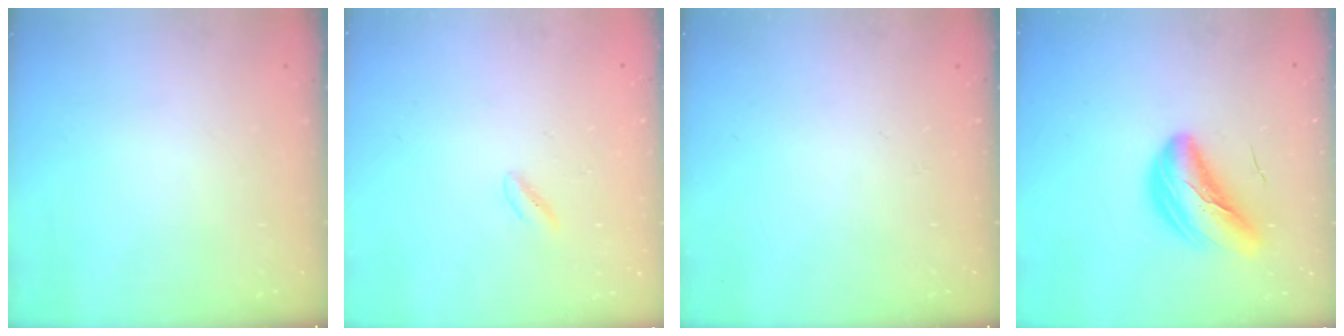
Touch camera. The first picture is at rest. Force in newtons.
{"total": 0.8, "press": 0.6, "slide": 0.6}
{"total": 0.0}
{"total": 9.8, "press": 9.5, "slide": 2.6}